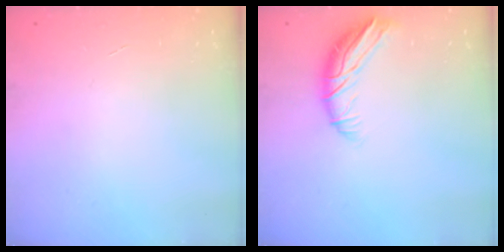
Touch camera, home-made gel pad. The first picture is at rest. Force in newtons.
{"total": 8.9, "press": 8.9, "slide": 1.2}